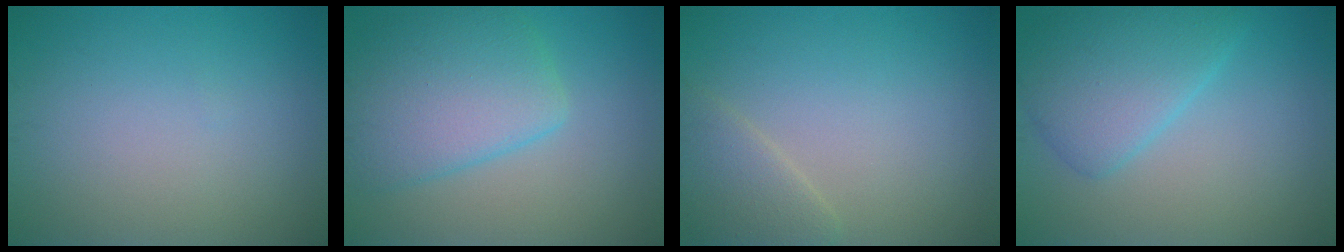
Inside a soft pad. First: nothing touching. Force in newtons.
{"total": 6.3, "press": 6.2, "slide": 0.5}
{"total": 2.5, "press": 2.5, "slide": 0.2}
{"total": 4.8, "press": 4.8, "slide": 0.1}